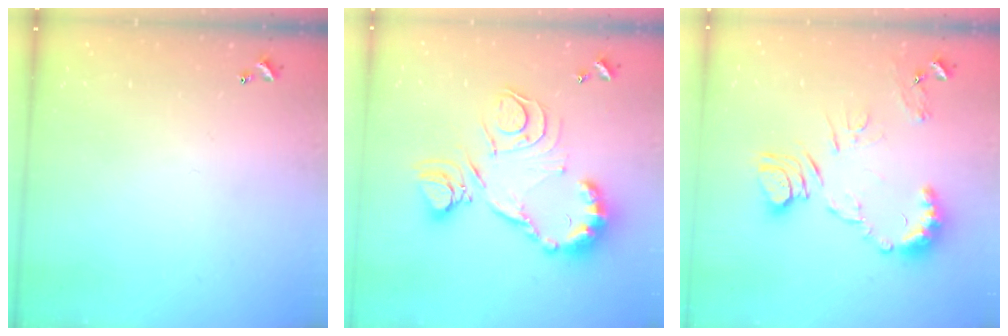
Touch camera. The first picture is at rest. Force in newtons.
{"total": 21.4, "press": 21.4, "slide": 1.9}
{"total": 11.5, "press": 11.5, "slide": 0.6}